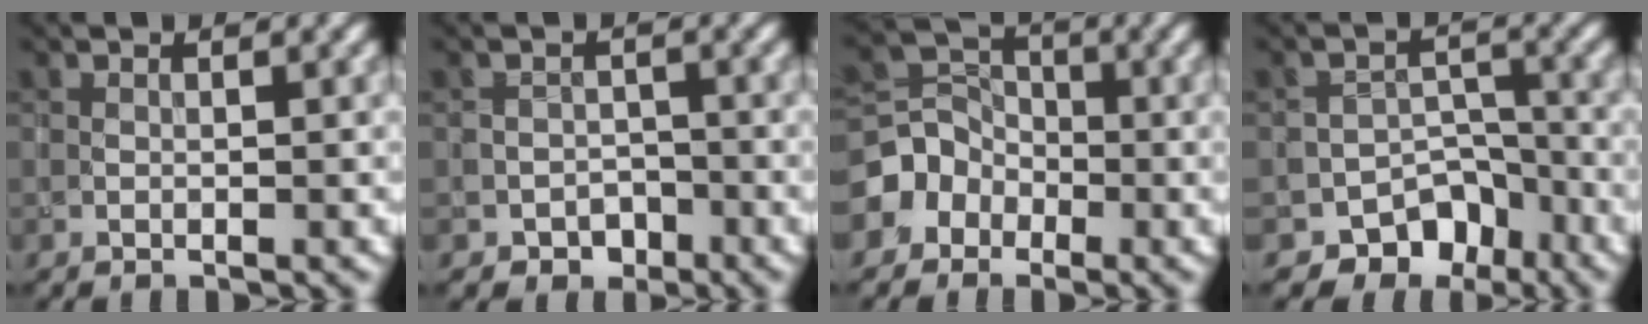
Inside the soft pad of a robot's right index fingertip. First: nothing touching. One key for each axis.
{"total": 2.6, "fx": -1.8, "fy": 1.8, "fz": 0.5, "tx": 0.003, "ty": 0.005, "tz": -0.029}
{"total": 3.8, "fx": -1.8, "fy": 3.2, "fz": 1.0, "tx": -0.009, "ty": 0.010, "tz": -0.045}
{"total": 7.7, "fx": -6.0, "fy": 4.7, "fz": 1.4, "tx": 0.013, "ty": 0.006, "tz": -0.080}